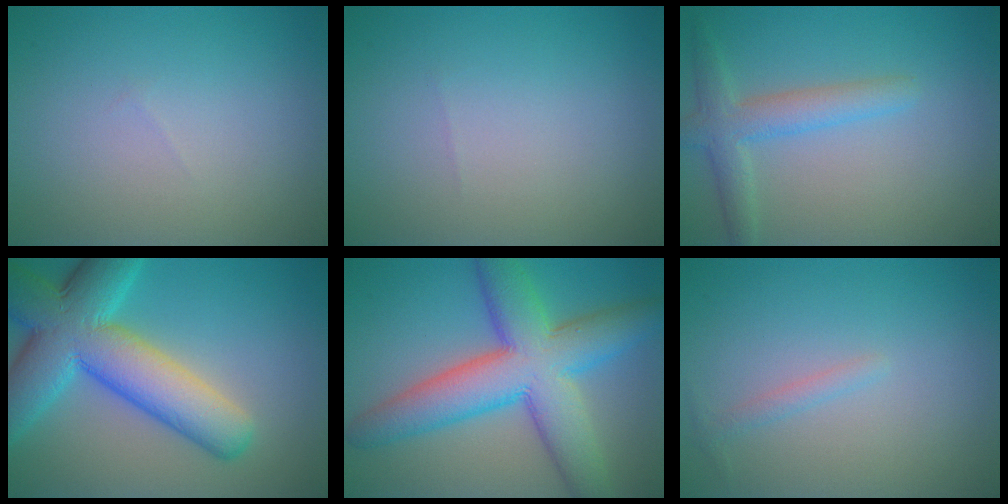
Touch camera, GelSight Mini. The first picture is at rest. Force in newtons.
{"total": 0.0}
{"total": 3.4, "press": 3.4, "slide": 0.3}
{"total": 11.1, "press": 11.1, "slide": 0.5}
{"total": 10.3, "press": 10.3, "slide": 0.2}
{"total": 0.9, "press": 0.9, "slide": 0.0}